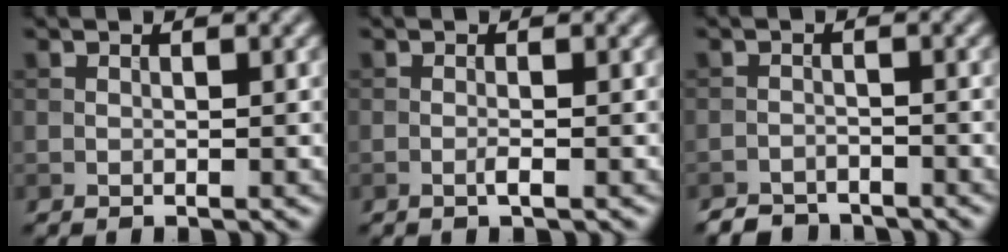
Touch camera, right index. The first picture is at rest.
{"total": 0.9, "force": [-0.4, 0.1, 0.8], "torque": [-0.016, 0.001, -0.010]}
{"total": 2.7, "force": [-2.6, 0.8, 0.2], "torque": [0.002, 0.003, -0.047]}